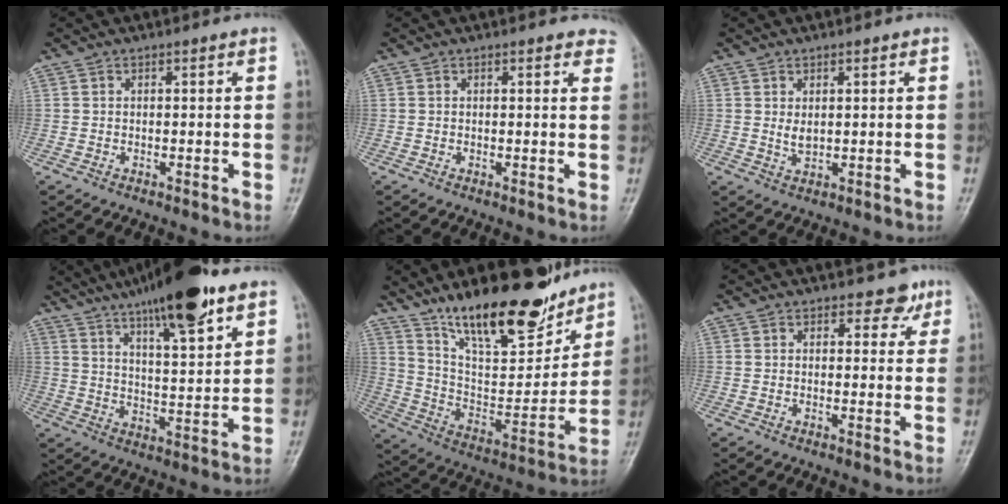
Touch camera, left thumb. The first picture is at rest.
{"total": 3.4, "force": [2.8, 1.4, 1.2], "torque": [0.014, -0.008, 0.013]}
{"total": 2.5, "force": [0.8, 1.4, 1.9], "torque": [-0.027, -0.009, 0.018]}
{"total": 18.8, "force": [12.3, 4.3, 13.5], "torque": [-0.195, -0.047, 0.198]}
{"total": 22.0, "force": [16.1, 7.3, 13.0], "torque": [-0.161, -0.090, 0.275]}
{"total": 3.4, "force": [2.4, 2.2, 0.8], "torque": [0.017, -0.013, 0.025]}